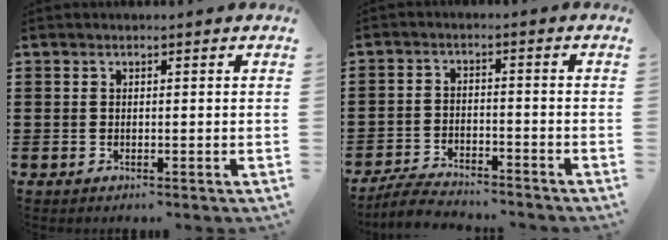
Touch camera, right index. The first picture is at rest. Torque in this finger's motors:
{"motor_torque": [0.35, 0.47, -0.07, -0.21]}